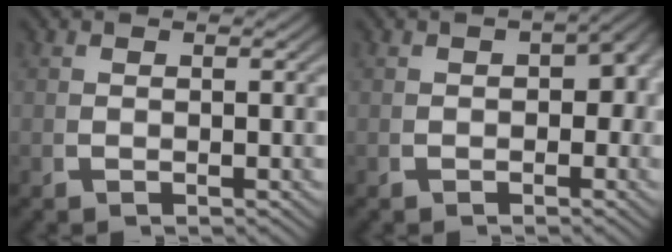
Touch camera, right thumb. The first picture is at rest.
{"total": 2.9, "force": [-0.3, 2.0, 2.0], "torque": [-0.018, -0.005, -0.006]}